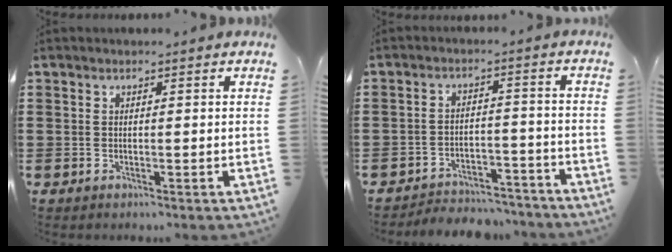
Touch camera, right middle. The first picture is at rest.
{"total": 4.5, "force": [-4.4, 0.8, 0.4], "torque": [-0.012, 0.008, -0.092]}